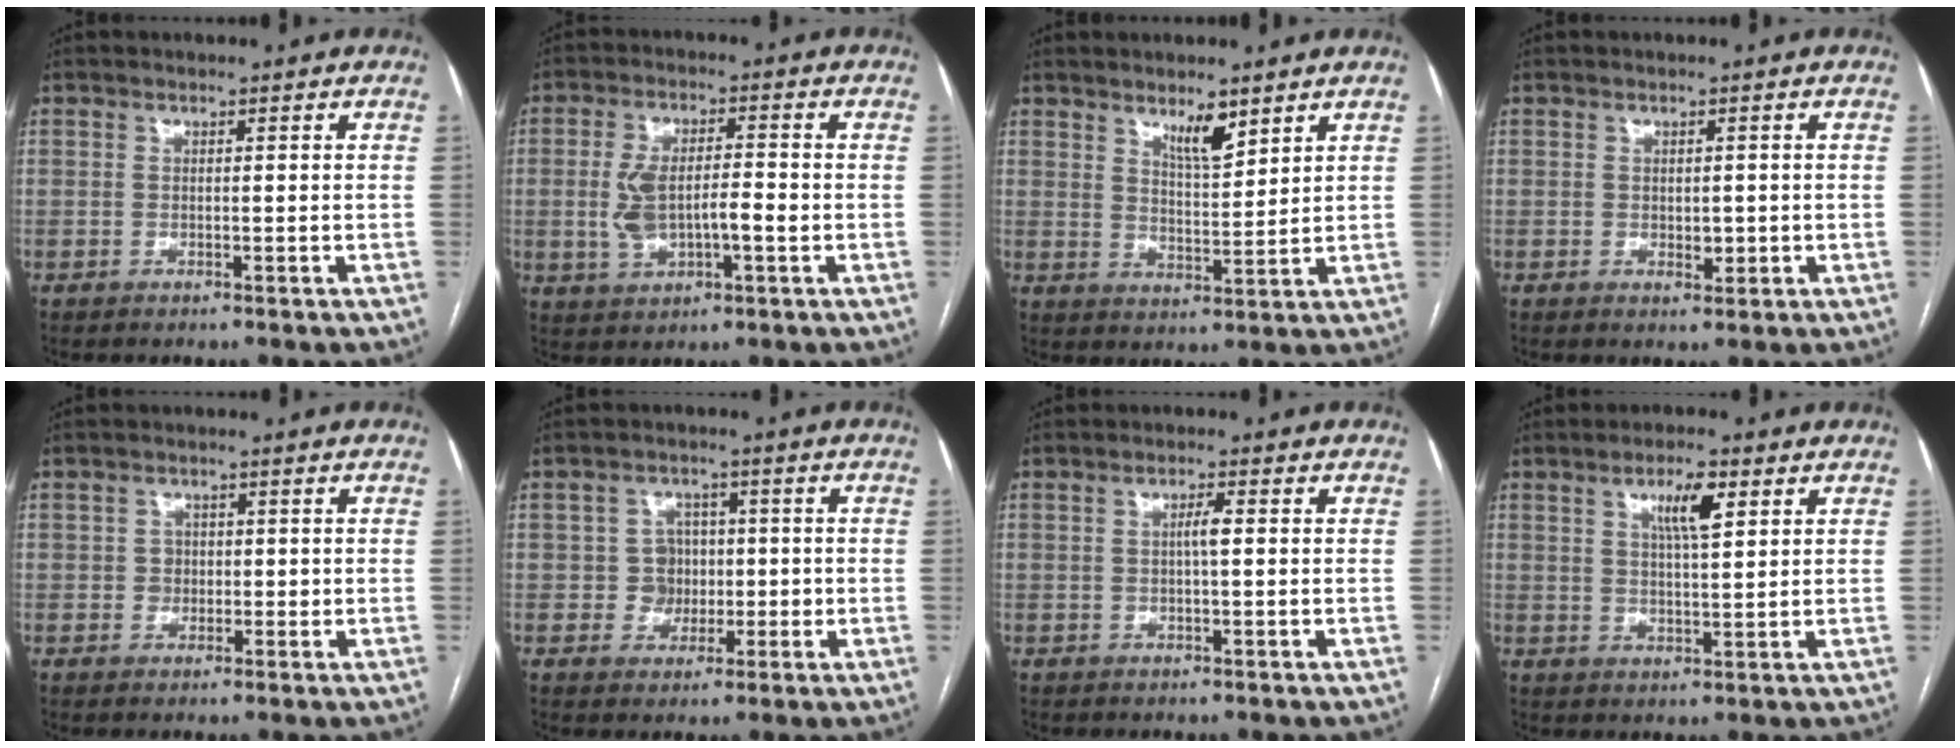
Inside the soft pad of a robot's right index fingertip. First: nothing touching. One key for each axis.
{"total": 7.9, "fx": -0.9, "fy": 3.3, "fz": 7.0, "tx": -0.146, "ty": 0.015, "tz": -0.008}
{"total": 5.1, "fx": 3.6, "fy": 1.2, "fz": 3.4, "tx": -0.062, "ty": -0.007, "tz": 0.065}
{"total": 1.9, "fx": -0.1, "fy": 1.2, "fz": 1.5, "tx": -0.020, "ty": -0.002, "tz": 0.004}
{"total": 2.0, "fx": 0.0, "fy": 1.9, "fz": 0.5, "tx": -0.003, "ty": 0.005, "tz": 0.001}
{"total": 4.4, "fx": -0.2, "fy": 4.4, "fz": 0.9, "tx": -0.003, "ty": 0.016, "tz": 0.002}
{"total": 2.1, "fx": 0.1, "fy": 0.1, "fz": 2.1, "tx": -0.037, "ty": 0.003, "tz": 0.001}
{"total": 5.5, "fx": 2.5, "fy": 1.1, "fz": 4.8, "tx": -0.085, "ty": 0.002, "tz": 0.043}